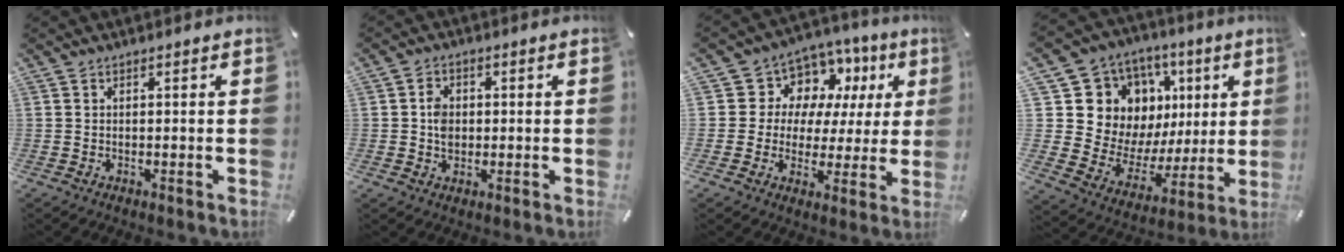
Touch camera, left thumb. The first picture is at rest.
{"total": 4.3, "force": [-0.1, 3.5, 2.5], "torque": [-0.039, 0.006, -0.004]}
{"total": 9.3, "force": [3.9, 8.2, 2.0], "torque": [-0.047, -0.035, 0.077]}
{"total": 13.9, "force": [5.8, 12.2, 3.5], "torque": [-0.059, -0.063, 0.132]}